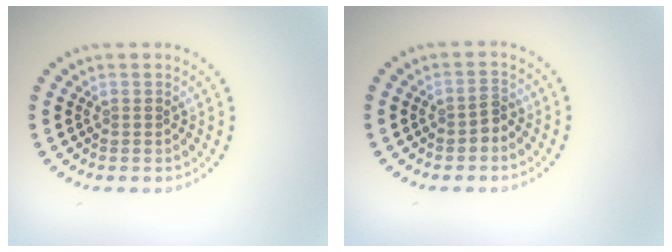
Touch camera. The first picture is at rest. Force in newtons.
{"total": 1.3, "press": 1.1, "slide": 0.7}